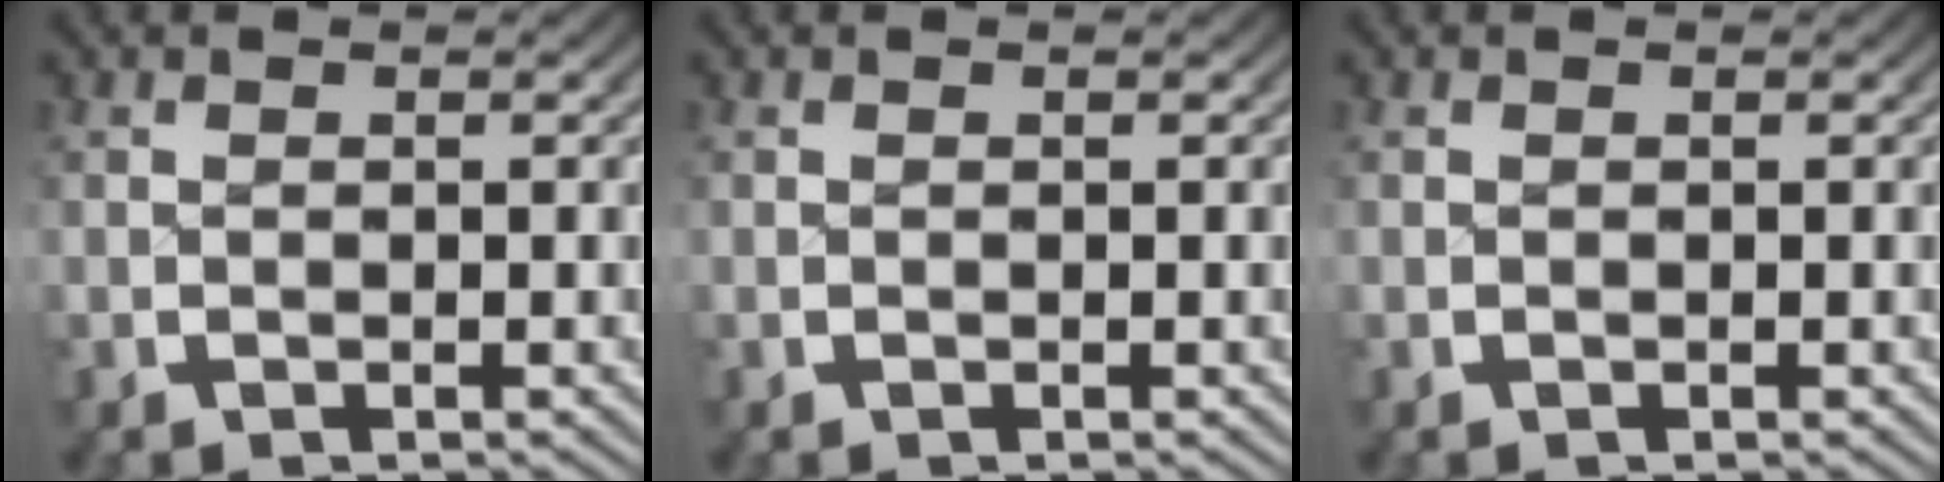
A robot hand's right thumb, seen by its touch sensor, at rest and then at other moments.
{"total": 0.0}
{"total": 0.0}